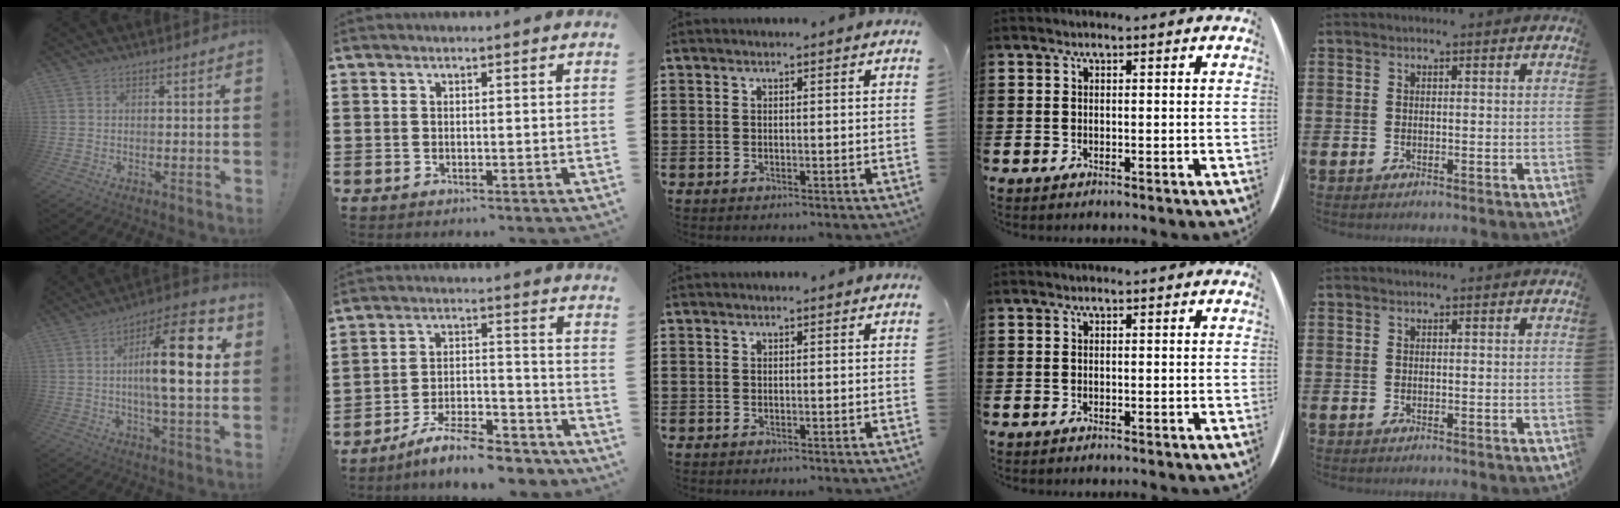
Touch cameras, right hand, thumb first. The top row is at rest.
{"thumb": {"total": 18.5, "force": [3.2, 4.5, 17.7], "torque": [-0.286, -0.002, 0.034]}, "index": {"total": 9.0, "force": [-8.0, 1.1, 3.9], "torque": [-0.070, 0.018, -0.153]}}